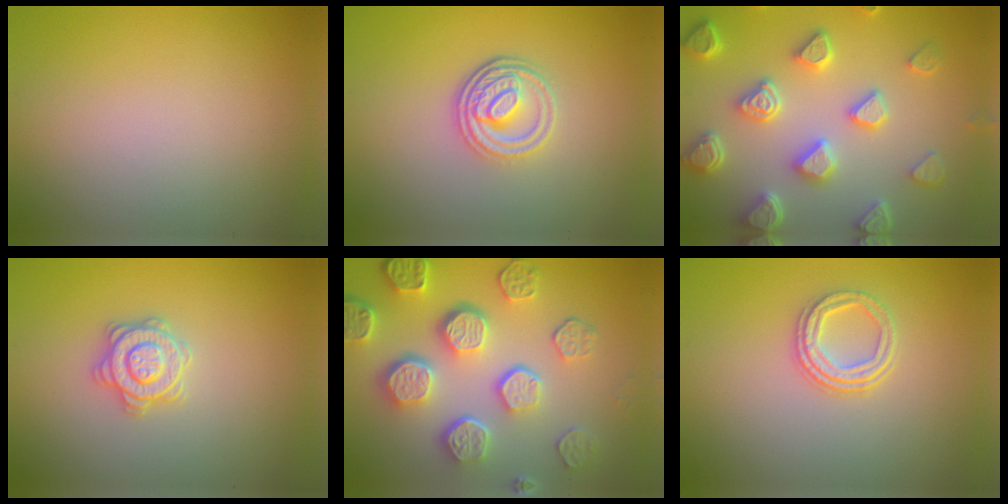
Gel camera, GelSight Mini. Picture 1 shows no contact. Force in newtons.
{"total": 4.2, "press": 3.2, "slide": 2.7}
{"total": 6.5, "press": 5.4, "slide": 3.5}
{"total": 2.9, "press": 2.8, "slide": 0.6}
{"total": 8.2, "press": 6.1, "slide": 5.5}
{"total": 3.1, "press": 2.4, "slide": 1.9}